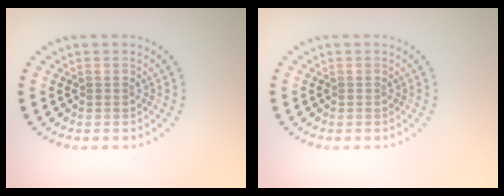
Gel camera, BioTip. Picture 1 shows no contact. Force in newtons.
{"total": 0.0}